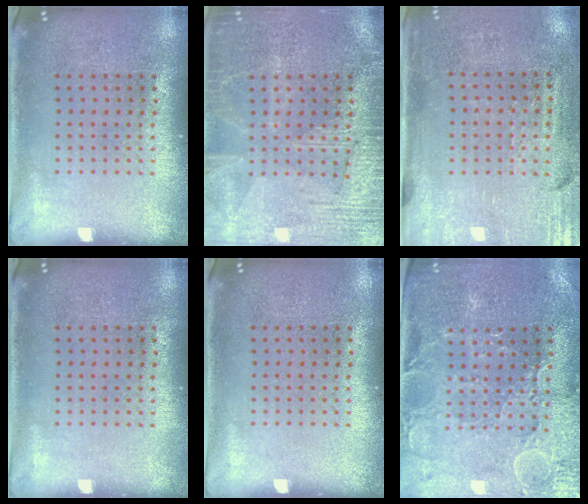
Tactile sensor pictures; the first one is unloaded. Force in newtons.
{"total": 4.3, "press": 4.2, "slide": 0.5}
{"total": 3.5, "press": 3.1, "slide": 1.5}
{"total": 0.0}
{"total": 0.0}
{"total": 1.3, "press": 1.3, "slide": 0.4}